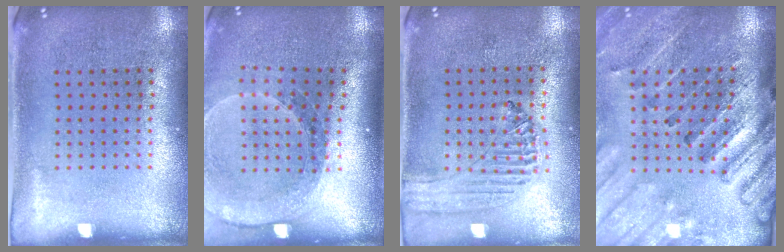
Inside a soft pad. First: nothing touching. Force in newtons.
{"total": 1.7, "press": 1.7, "slide": 0.2}
{"total": 0.6, "press": 0.6, "slide": 0.1}
{"total": 2.8, "press": 2.7, "slide": 0.6}